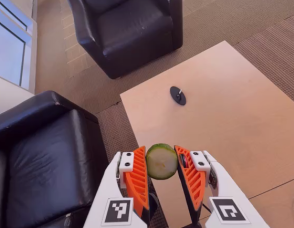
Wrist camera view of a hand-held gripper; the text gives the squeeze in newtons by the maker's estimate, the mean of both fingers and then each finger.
{"total": 8.8, "left": 8.5, "right": 9.0}